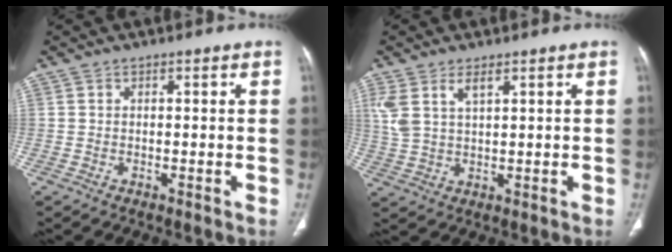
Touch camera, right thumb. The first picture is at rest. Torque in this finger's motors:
{"motor_torque": [0.12, 0.10, 0.72, 0.33, 0.22]}